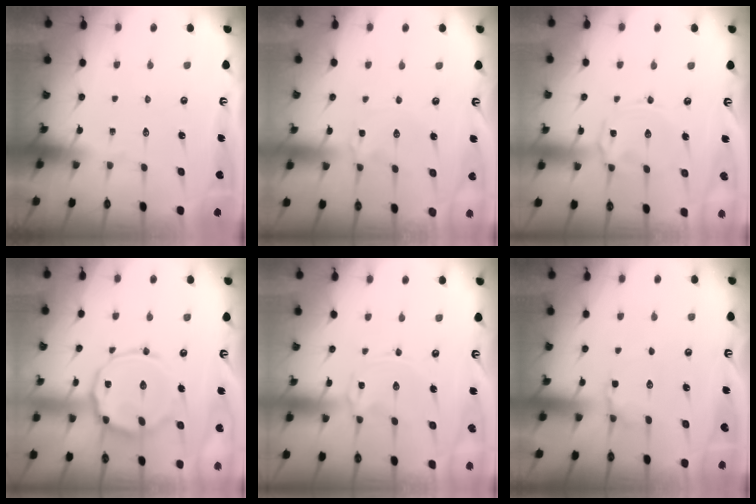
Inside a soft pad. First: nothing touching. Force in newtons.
{"total": 1.1, "press": 1.1, "slide": 0.2}
{"total": 2.1, "press": 2.0, "slide": 0.7}
{"total": 13.9, "press": 13.8, "slide": 1.1}
{"total": 0.6, "press": 0.6, "slide": 0.0}
{"total": 5.7, "press": 5.3, "slide": 1.9}